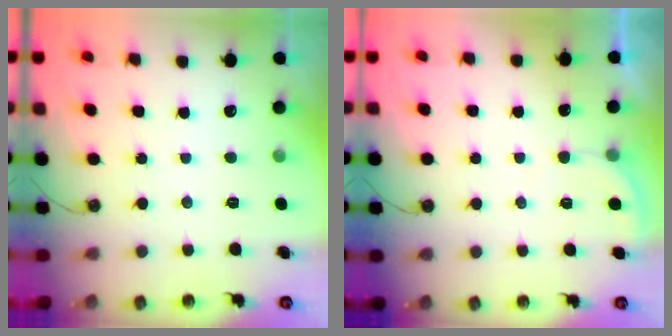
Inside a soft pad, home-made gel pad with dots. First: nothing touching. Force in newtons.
{"total": 2.6, "press": 2.6, "slide": 0.2}